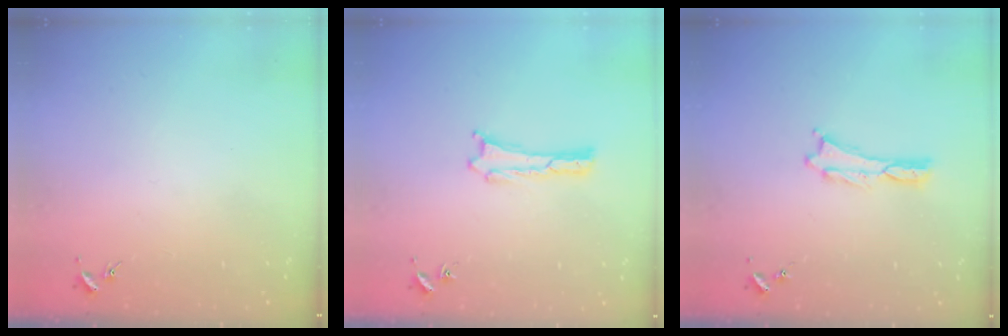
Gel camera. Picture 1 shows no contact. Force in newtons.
{"total": 0.0}
{"total": 0.0}